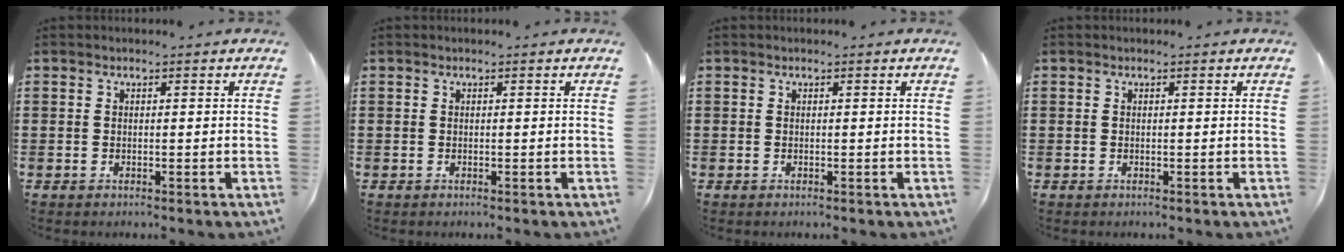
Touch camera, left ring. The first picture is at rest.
{"total": 0.0}
{"total": 0.0}
{"total": 0.0}